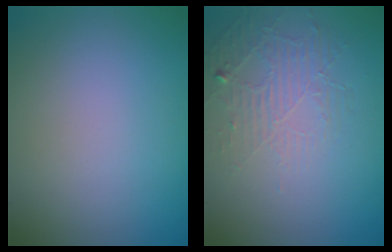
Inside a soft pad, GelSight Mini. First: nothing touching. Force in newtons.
{"total": 2.0, "press": 1.1, "slide": 1.7}